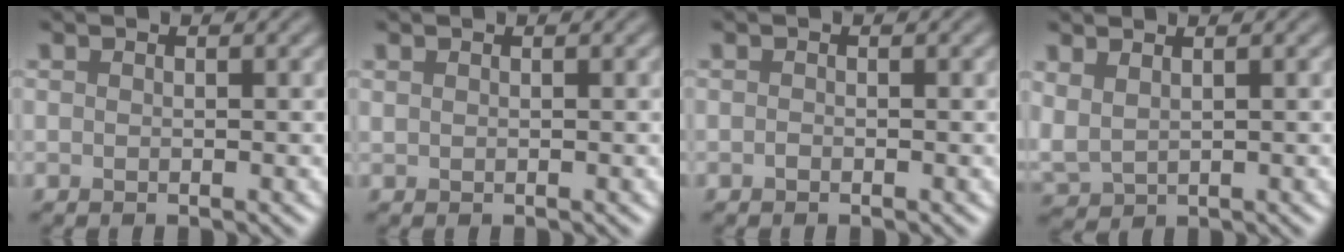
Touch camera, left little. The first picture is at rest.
{"total": 0.0}
{"total": 0.0}
{"total": 2.2, "force": [1.4, 1.1, 1.3], "torque": [-0.035, 0.001, 0.038]}